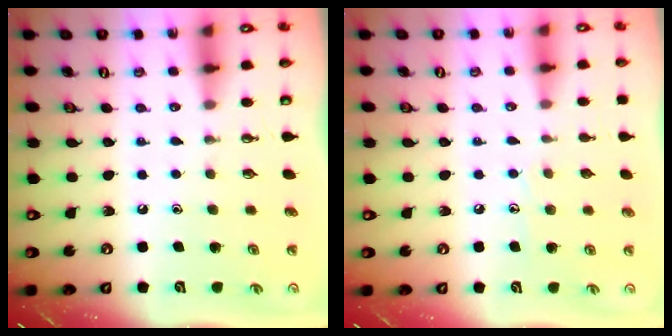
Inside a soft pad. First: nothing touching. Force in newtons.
{"total": 5.4, "press": 5.4, "slide": 0.5}